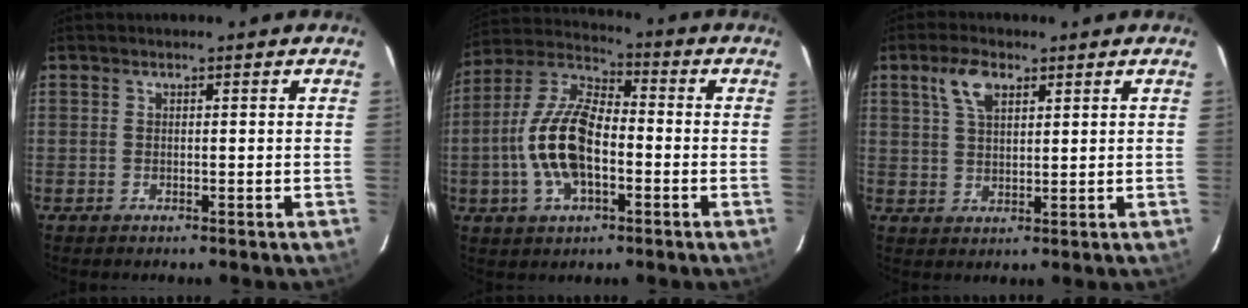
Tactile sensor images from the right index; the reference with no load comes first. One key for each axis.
{"total": 14.5, "fx": -3.1, "fy": 6.9, "fz": 12.4, "tx": -0.261, "ty": 0.008, "tz": -0.063}
{"total": 5.6, "fx": 2.9, "fy": 2.8, "fz": 4.0, "tx": -0.077, "ty": 0.013, "tz": 0.056}